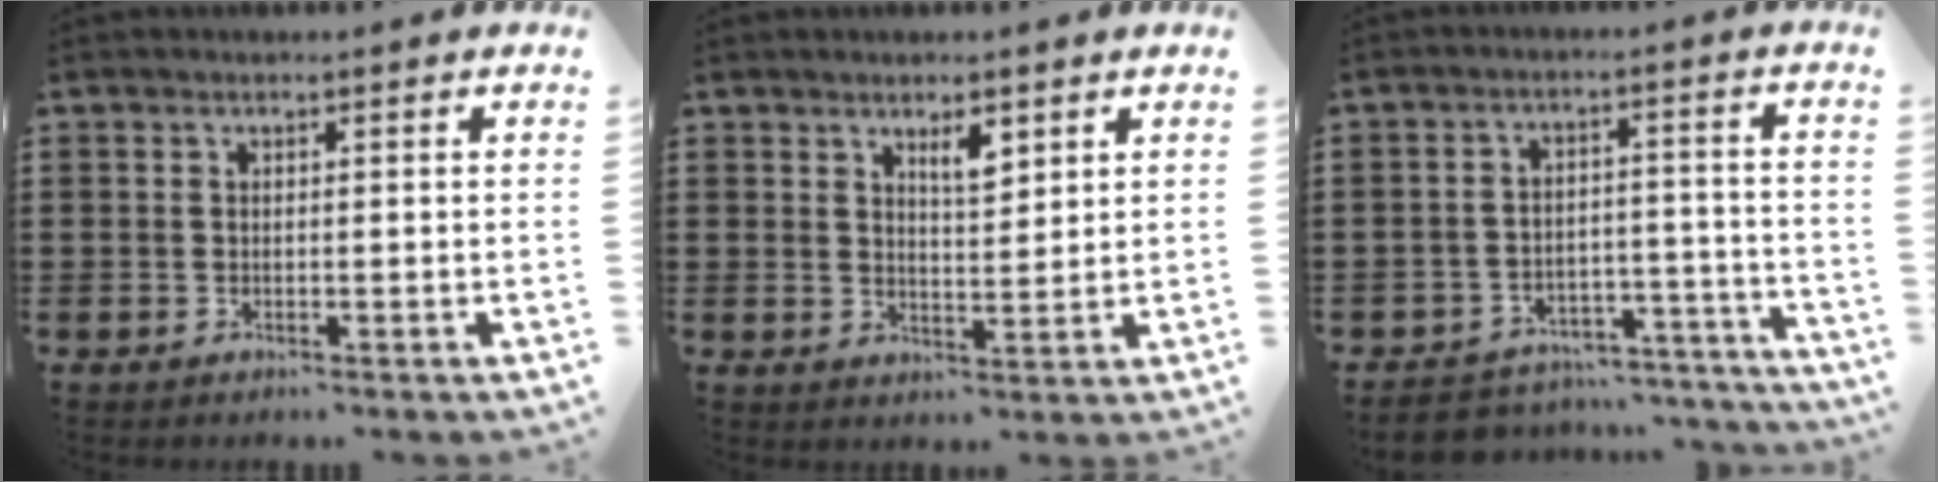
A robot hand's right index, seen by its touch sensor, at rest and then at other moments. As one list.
[{"total": 3.4, "force": [2.3, 1.1, 2.2], "torque": [-0.031, -0.002, 0.037]}, {"total": 4.6, "force": [-4.3, 1.2, 0.7], "torque": [-0.016, 0.008, -0.089]}]